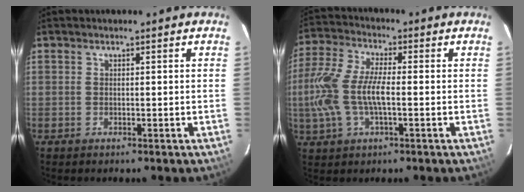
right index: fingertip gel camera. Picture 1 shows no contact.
{"total": 12.5, "force": [-1.6, 4.9, 11.4], "torque": [-0.254, 0.005, -0.033]}